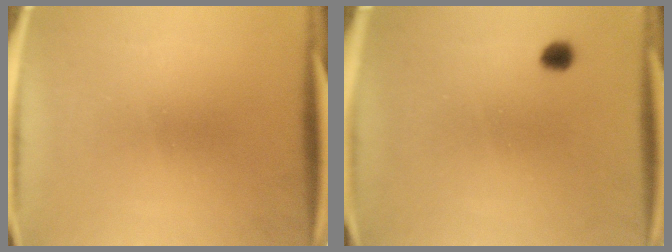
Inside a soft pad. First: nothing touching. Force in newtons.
{"total": 1.9}